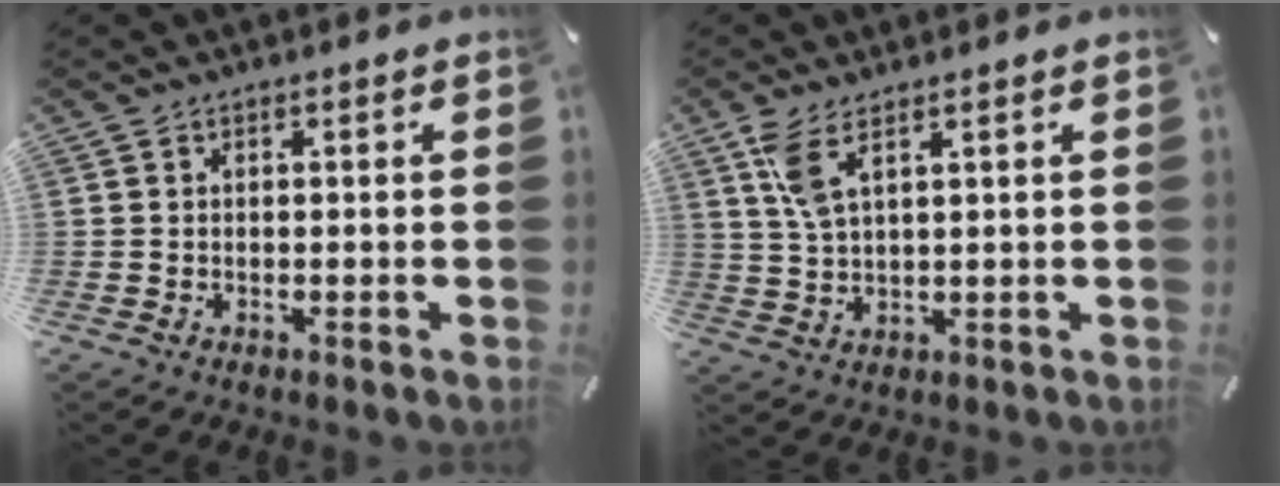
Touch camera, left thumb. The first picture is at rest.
{"total": 5.7, "force": [2.9, 1.8, 4.6], "torque": [-0.106, -0.004, 0.050]}